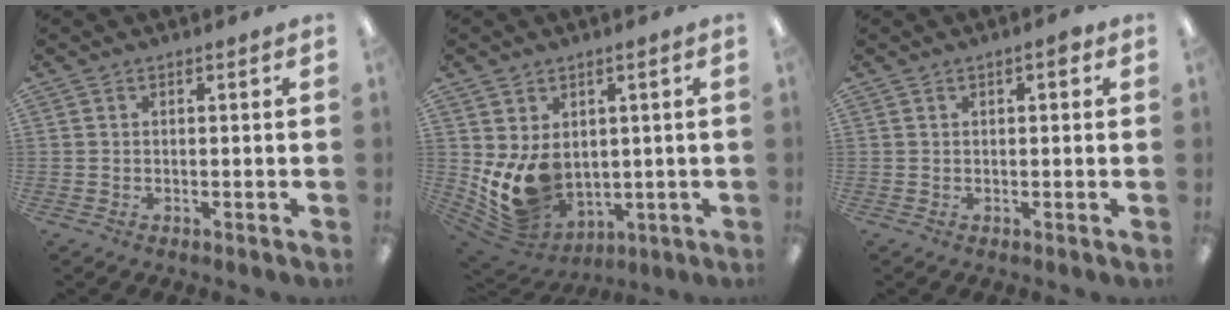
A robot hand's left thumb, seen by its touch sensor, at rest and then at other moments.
{"total": 11.1, "force": [0.7, 8.6, 6.9], "torque": [-0.136, -0.028, 0.021]}
{"total": 2.3, "force": [1.0, 1.0, 1.8], "torque": [-0.023, -0.003, 0.013]}